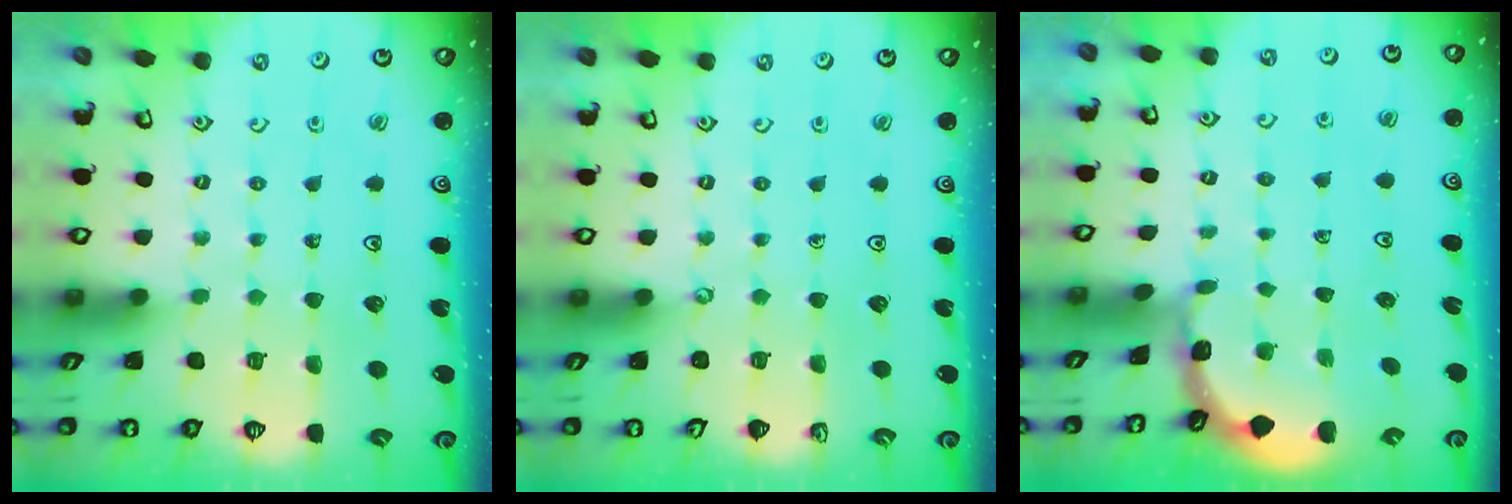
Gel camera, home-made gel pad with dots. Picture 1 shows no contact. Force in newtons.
{"total": 0.0}
{"total": 1.0, "press": 1.0, "slide": 0.1}